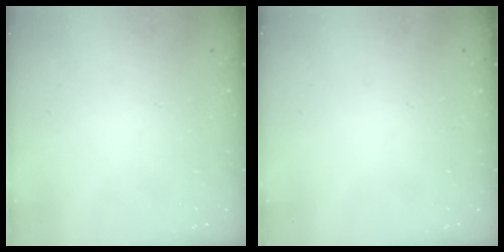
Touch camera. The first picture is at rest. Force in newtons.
{"total": 0.0}